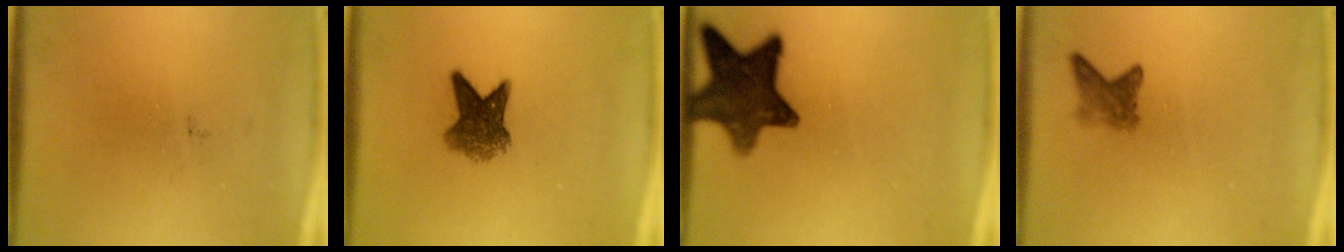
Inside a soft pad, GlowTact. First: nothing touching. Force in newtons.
{"total": 5.9}
{"total": 11.7}
{"total": 2.3}